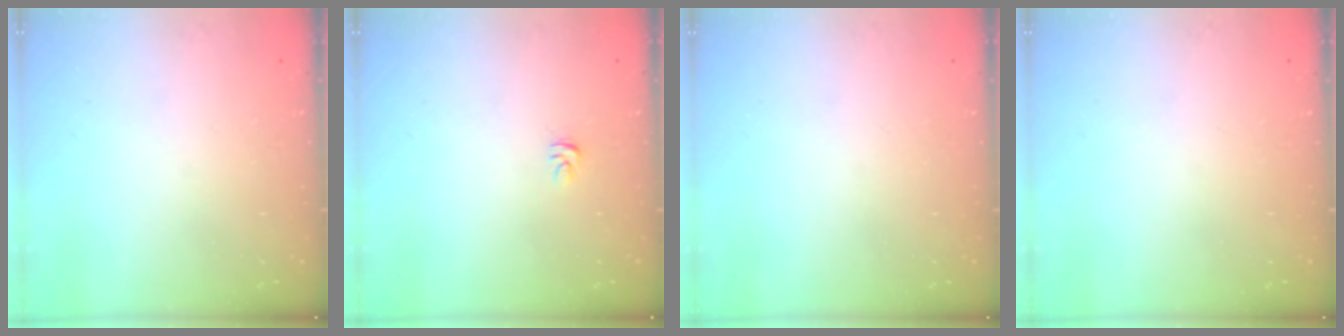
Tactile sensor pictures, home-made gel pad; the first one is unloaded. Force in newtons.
{"total": 3.9, "press": 3.8, "slide": 0.4}
{"total": 0.0}
{"total": 0.0}